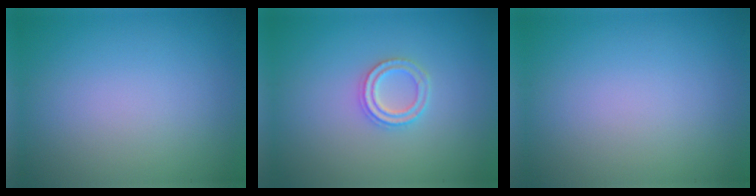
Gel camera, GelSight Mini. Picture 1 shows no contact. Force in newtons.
{"total": 2.2, "press": 2.2, "slide": 0.5}
{"total": 0.0}